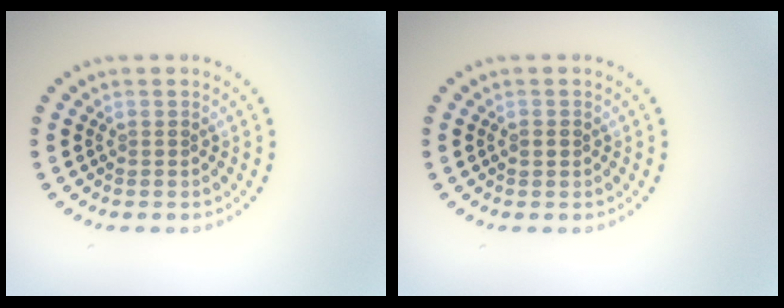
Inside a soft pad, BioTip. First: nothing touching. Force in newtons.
{"total": 1.1, "press": 1.1, "slide": 0.2}